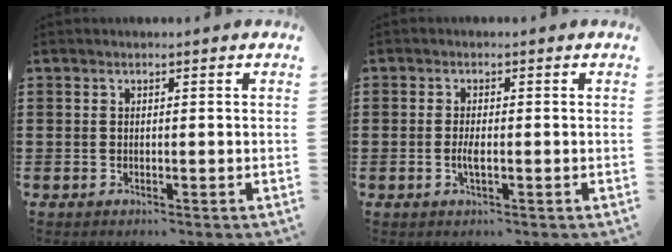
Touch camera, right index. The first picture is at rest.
{"total": 2.1, "force": [-0.6, 0.6, 2.0], "torque": [-0.043, -0.002, -0.012]}